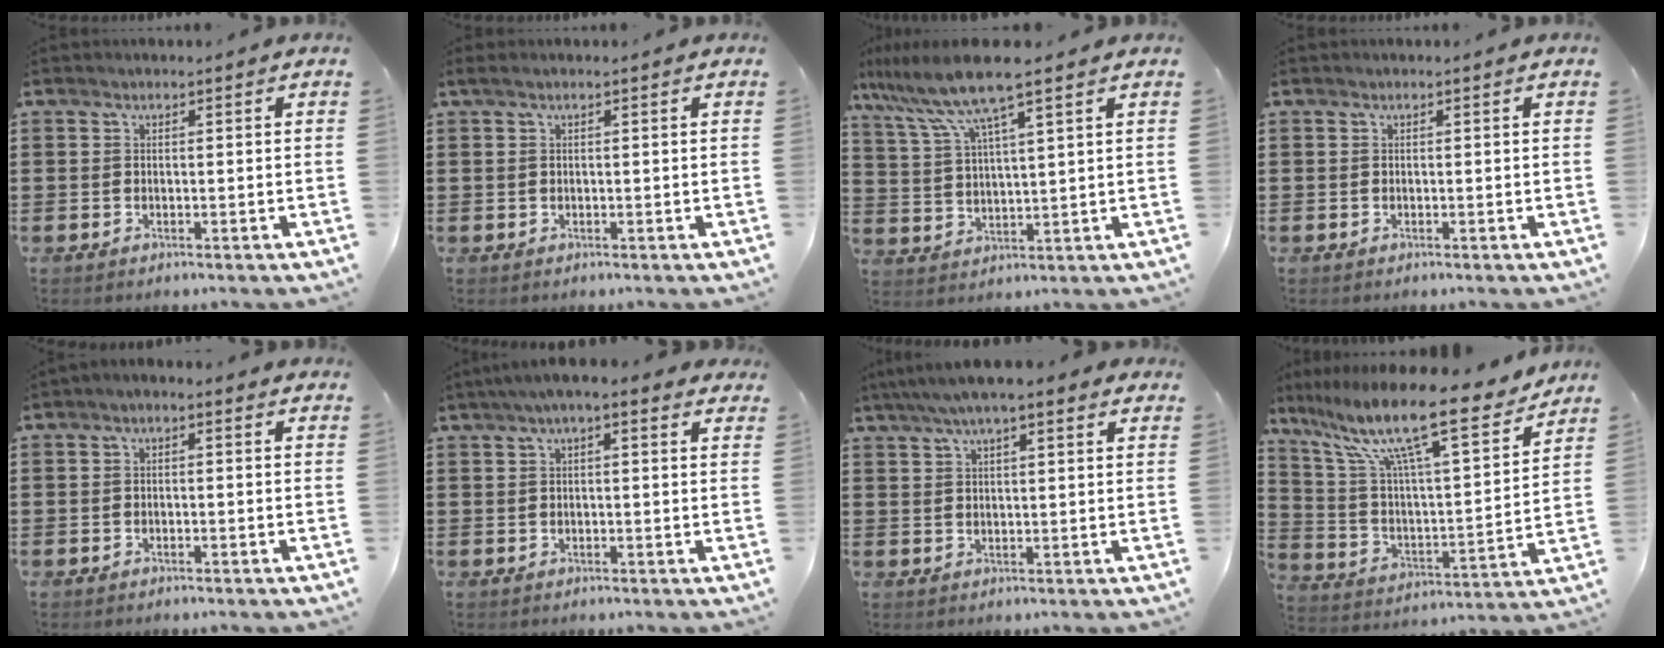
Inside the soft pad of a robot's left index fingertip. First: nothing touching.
{"total": 0.8, "force": [0.1, 0.2, 0.8], "torque": [-0.016, 0.000, 0.001]}
{"total": 8.9, "force": [6.6, 0.1, 5.9], "torque": [-0.142, -0.026, 0.113]}
{"total": 0.0}
{"total": 1.0, "force": [-0.8, 0.3, 0.6], "torque": [-0.011, 0.000, -0.016]}
{"total": 3.2, "force": [1.8, 0.6, 2.6], "torque": [-0.053, 0.006, 0.031]}
{"total": 5.1, "force": [3.5, 1.0, 3.6], "torque": [-0.076, 0.004, 0.061]}
{"total": 15.2, "force": [11.5, 1.7, 9.8], "torque": [-0.211, -0.070, 0.187]}